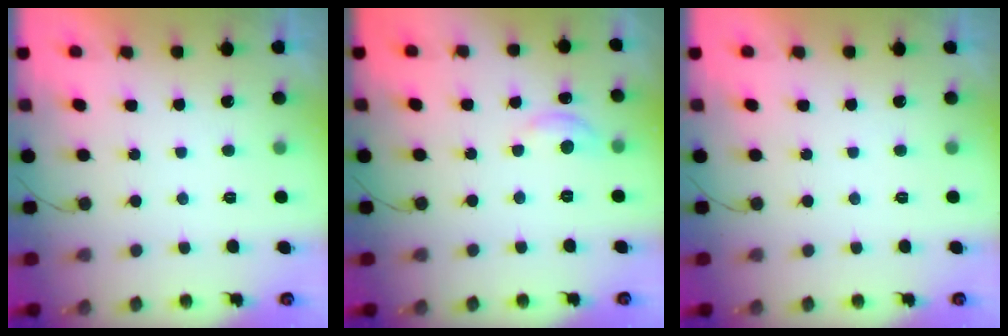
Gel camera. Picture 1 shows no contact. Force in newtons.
{"total": 5.9, "press": 5.9, "slide": 0.8}
{"total": 0.0}